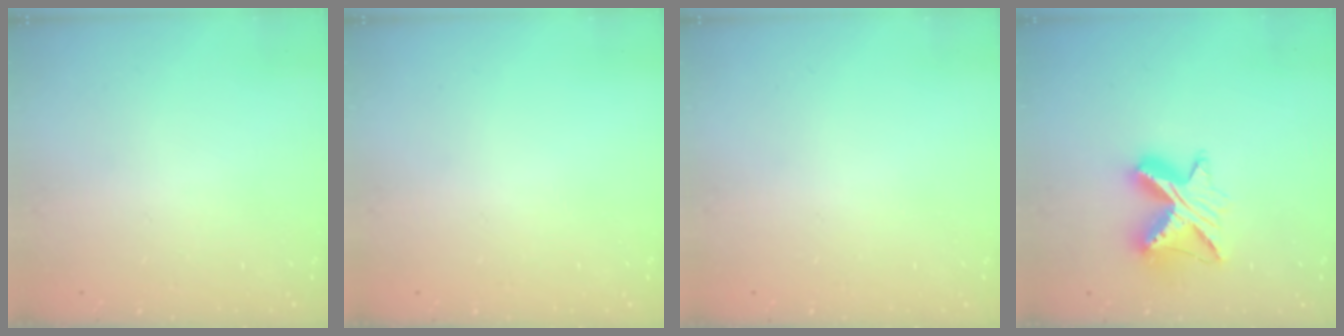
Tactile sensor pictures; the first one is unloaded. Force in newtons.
{"total": 0.0}
{"total": 0.0}
{"total": 9.8, "press": 9.8, "slide": 1.0}